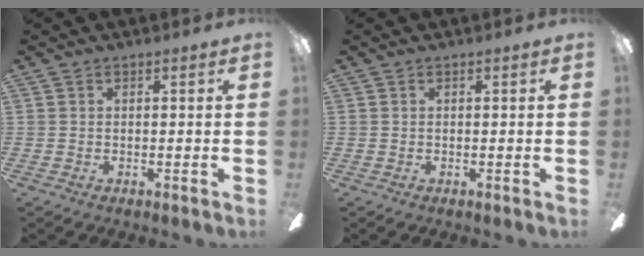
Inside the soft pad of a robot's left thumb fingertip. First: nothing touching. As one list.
[{"total": 0.0}]